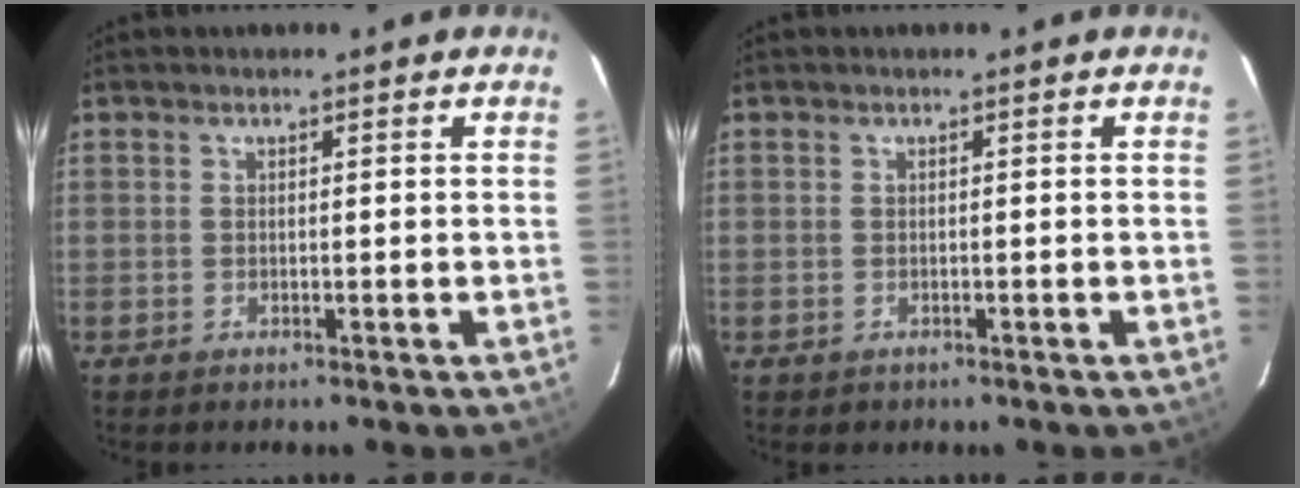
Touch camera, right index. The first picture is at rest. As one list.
[{"total": 1.0, "force": [-0.4, 0.9, -0.1], "torque": [0.004, 0.000, 0.000]}]